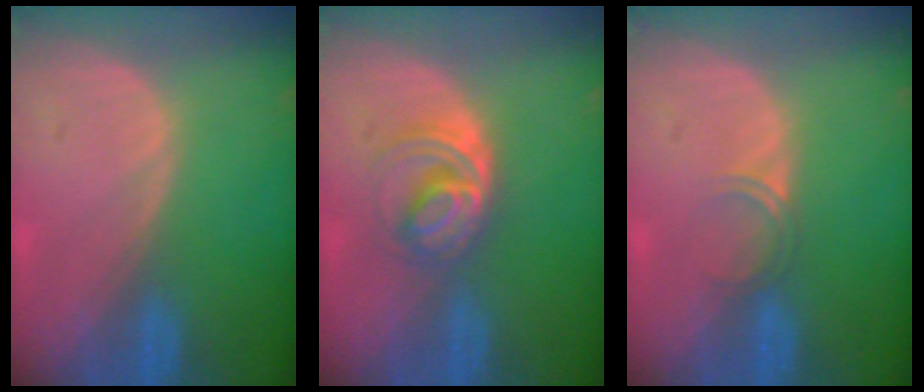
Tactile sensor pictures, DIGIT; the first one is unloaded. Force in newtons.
{"total": 6.1, "press": 5.3, "slide": 3.0}
{"total": 1.8, "press": 1.5, "slide": 1.1}